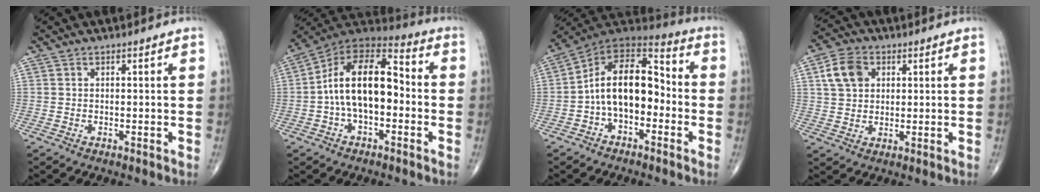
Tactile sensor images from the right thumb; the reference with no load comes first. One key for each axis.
{"total": 16.1, "fx": -1.5, "fy": 8.9, "fz": 13.4, "tx": -0.212, "ty": 0.051, "tz": -0.037}
{"total": 14.8, "fx": -2.6, "fy": 8.8, "fz": 11.6, "tx": -0.166, "ty": 0.061, "tz": -0.057}
{"total": 7.4, "fx": 2.4, "fy": 5.5, "fz": 4.3, "tx": -0.065, "ty": 0.003, "tz": 0.041}